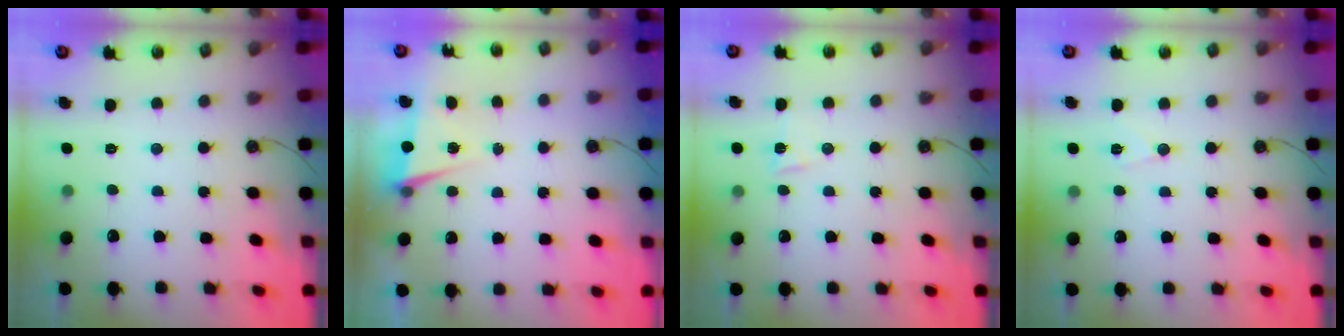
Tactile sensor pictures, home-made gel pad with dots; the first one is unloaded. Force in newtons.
{"total": 2.0, "press": 1.7, "slide": 1.0}
{"total": 5.6, "press": 5.1, "slide": 2.4}
{"total": 6.1, "press": 5.6, "slide": 2.5}